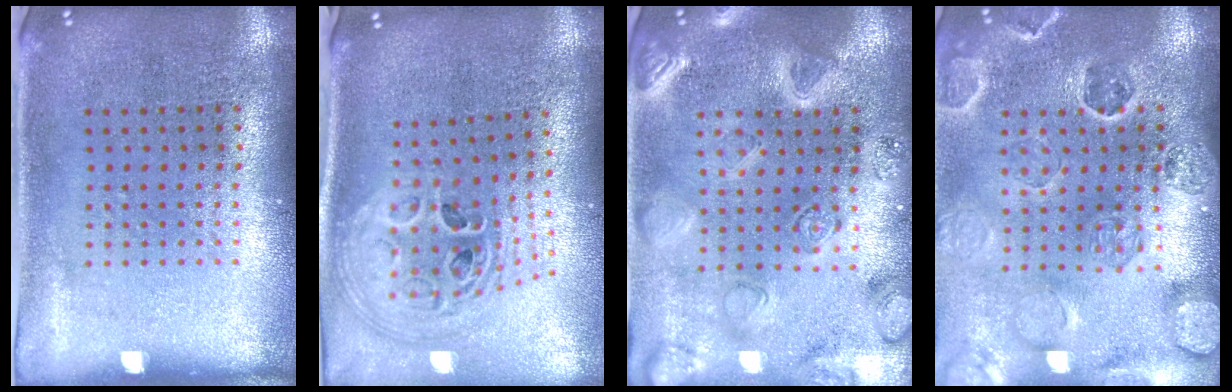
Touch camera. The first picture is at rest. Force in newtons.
{"total": 2.8, "press": 2.0, "slide": 1.9}
{"total": 3.0, "press": 2.9, "slide": 0.8}
{"total": 2.7, "press": 2.7, "slide": 0.6}